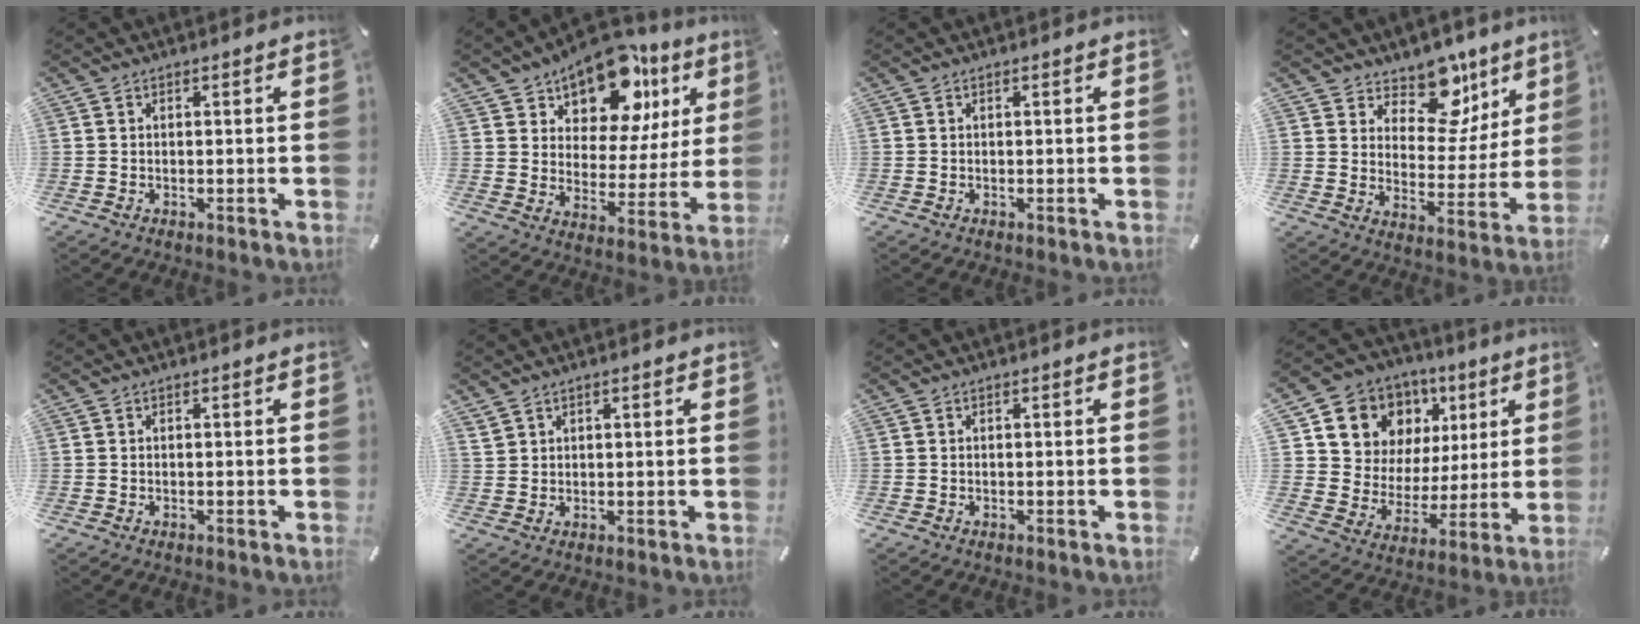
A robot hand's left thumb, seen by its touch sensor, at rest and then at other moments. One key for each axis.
{"total": 15.6, "fx": 11.5, "fy": 8.5, "fz": 6.2, "tx": -0.100, "ty": -0.090, "tz": 0.200}
{"total": 0.0}
{"total": 12.7, "fx": 9.2, "fy": 7.5, "fz": 4.5, "tx": -0.063, "ty": -0.078, "tz": 0.165}
{"total": 0.0}
{"total": 2.0, "fx": 1.5, "fy": 1.2, "fz": 0.2, "tx": -0.006, "ty": -0.002, "tz": 0.031}
{"total": 0.0}
{"total": 11.9, "fx": 6.7, "fy": 9.7, "fz": 1.8, "tx": -0.046, "ty": -0.061, "tz": 0.130}